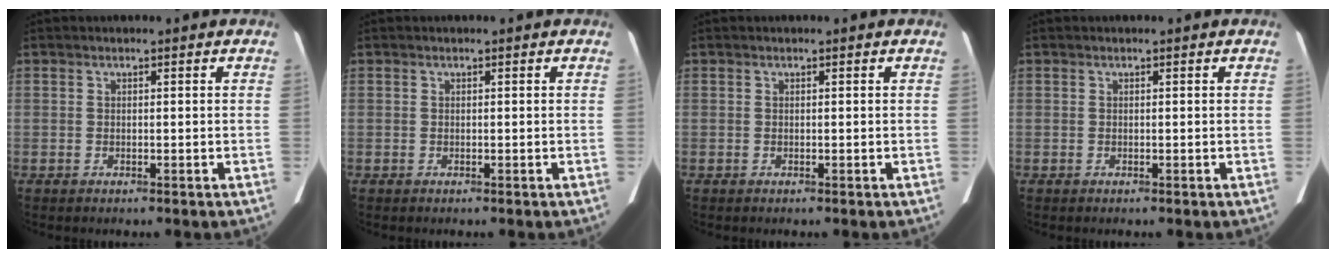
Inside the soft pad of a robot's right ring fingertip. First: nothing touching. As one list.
[{"total": 0.0}, {"total": 0.0}, {"total": 0.0}]